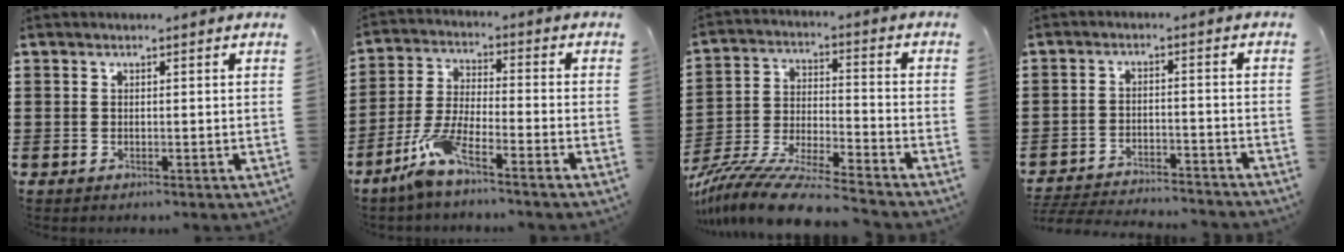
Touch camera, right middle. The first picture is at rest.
{"total": 6.9, "force": [-5.4, 0.5, 4.3], "torque": [-0.104, -0.014, -0.107]}
{"total": 10.8, "force": [-10.1, -0.1, 3.8], "torque": [-0.079, 0.006, -0.204]}
{"total": 4.4, "force": [-4.3, 0.0, 0.7], "torque": [-0.020, 0.000, -0.091]}